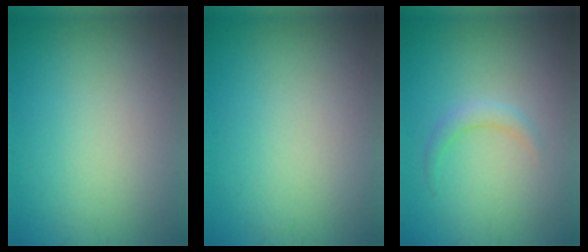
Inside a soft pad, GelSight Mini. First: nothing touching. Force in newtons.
{"total": 0.0}
{"total": 1.4, "press": 1.4, "slide": 0.1}